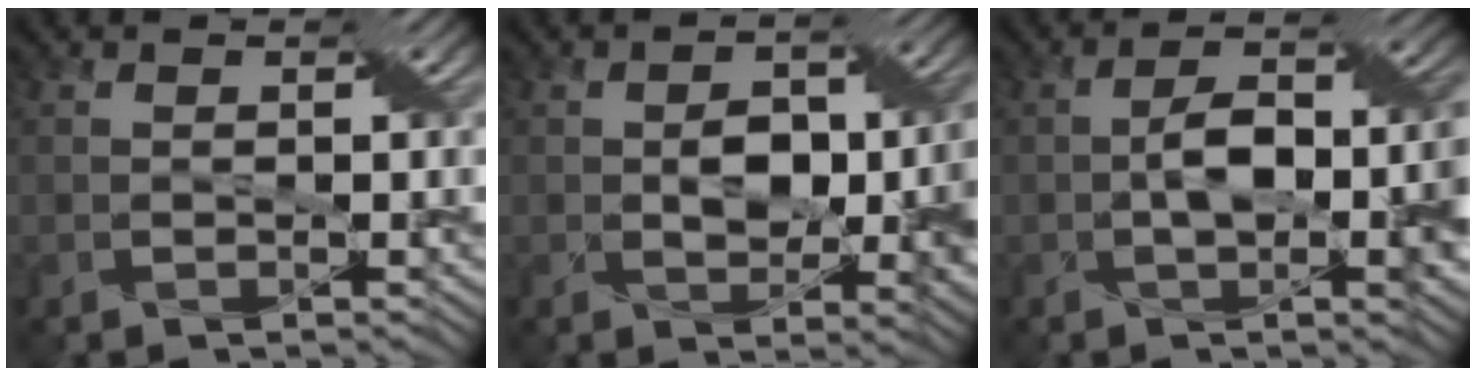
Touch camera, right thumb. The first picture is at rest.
{"total": 8.2, "force": [-0.4, 4.8, 6.7], "torque": [-0.104, -0.008, -0.002]}
{"total": 9.2, "force": [-1.0, 4.1, 8.2], "torque": [-0.138, 0.006, -0.019]}